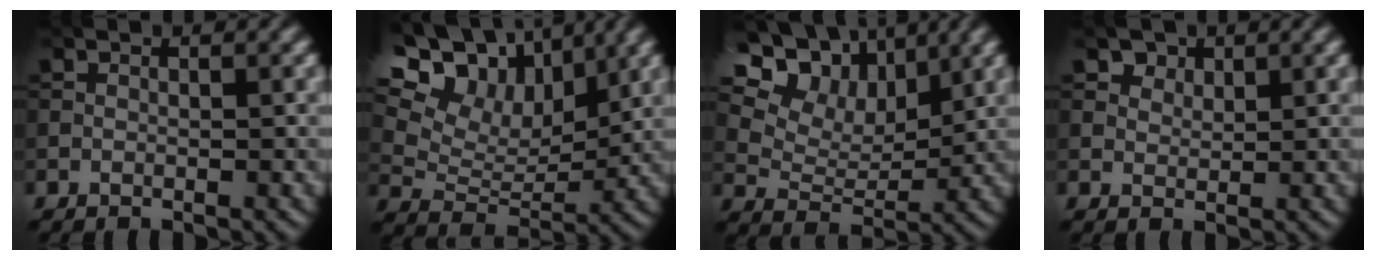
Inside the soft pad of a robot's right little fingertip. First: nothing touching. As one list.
[{"total": 17.0, "force": [9.8, 10.6, 9.0], "torque": [-0.190, 0.048, 0.169]}, {"total": 13.8, "force": [8.2, 8.6, 7.0], "torque": [-0.144, 0.032, 0.145]}, {"total": 3.0, "force": [2.1, 1.9, 1.0], "torque": [-0.028, -0.017, 0.049]}]